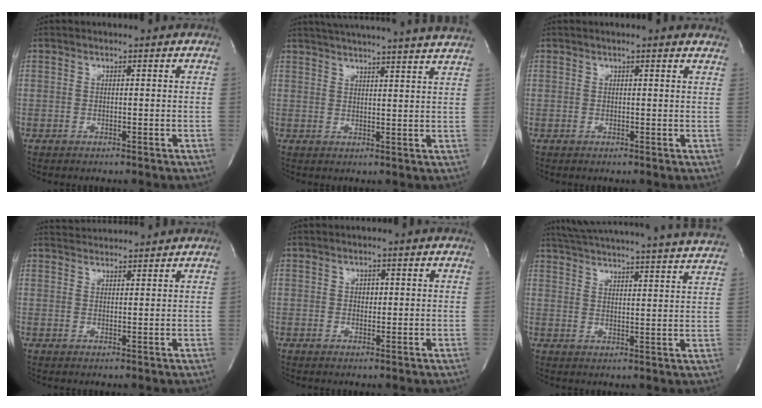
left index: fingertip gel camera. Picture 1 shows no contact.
{"total": 21.7, "force": [20.2, -0.5, 8.0], "torque": [-0.128, -0.023, 0.254]}
{"total": 3.3, "force": [2.8, 0.5, 1.6], "torque": [-0.019, 0.006, 0.020]}
{"total": 4.0, "force": [4.0, -0.2, 0.0], "torque": [-0.010, 0.022, 0.065]}
{"total": 0.9, "force": [-0.2, 0.7, 0.6], "torque": [-0.006, -0.004, -0.005]}
{"total": 26.8, "force": [25.2, -0.2, 9.1], "torque": [-0.152, -0.053, 0.313]}